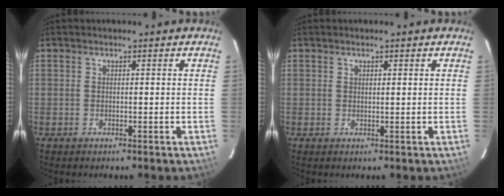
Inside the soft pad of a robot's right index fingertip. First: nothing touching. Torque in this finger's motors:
{"motor_torque": [-0.12, 0.02, -0.06, 0.00]}